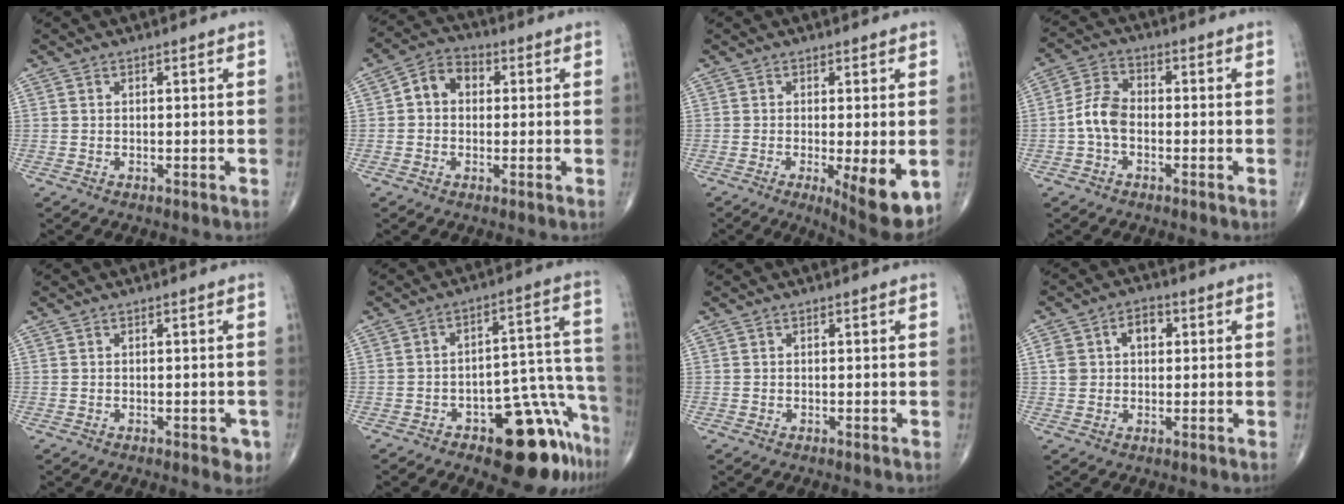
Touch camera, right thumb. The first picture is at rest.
{"total": 6.5, "force": [0.6, 5.1, 3.9], "torque": [-0.048, 0.020, 0.001]}
{"total": 9.6, "force": [-2.5, 2.6, 8.9], "torque": [-0.127, -0.024, -0.032]}
{"total": 6.3, "force": [-1.5, 4.0, 4.7], "torque": [-0.090, 0.022, -0.041]}
{"total": 2.5, "force": [-1.1, 1.3, 1.9], "torque": [-0.009, 0.001, -0.013]}
{"total": 15.3, "force": [-9.3, 6.1, 10.6], "torque": [-0.087, 0.091, -0.126]}
{"total": 0.0}
{"total": 6.7, "force": [1.6, 4.9, 4.3], "torque": [-0.052, 0.012, 0.025]}